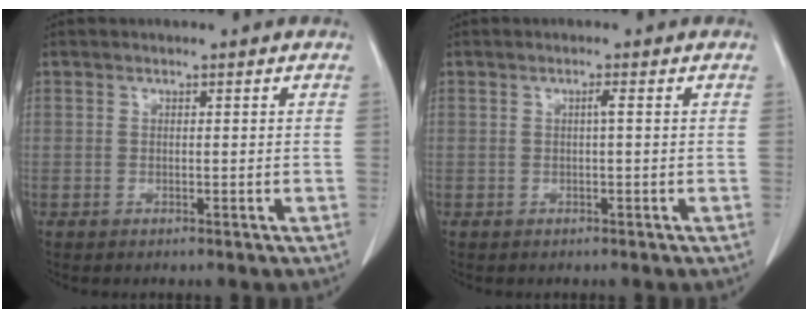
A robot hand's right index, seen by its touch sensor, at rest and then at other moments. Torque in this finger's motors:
{"motor_torque": [0.11, -0.08, 0.04, 0.01]}